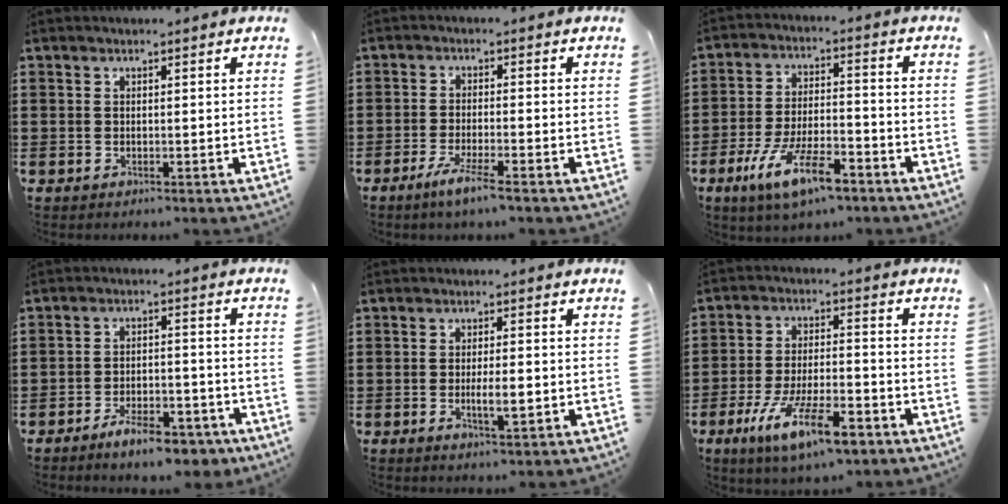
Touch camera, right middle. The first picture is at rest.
{"total": 4.0, "force": [-2.8, -0.2, 2.9], "torque": [-0.061, -0.010, -0.051]}
{"total": 10.1, "force": [-6.2, 2.9, 7.5], "torque": [-0.162, -0.003, -0.118]}
{"total": 7.5, "force": [-6.0, 1.7, 4.0], "torque": [-0.070, 0.007, -0.111]}
{"total": 4.2, "force": [-1.1, 1.3, 3.9], "torque": [-0.056, 0.001, -0.021]}
{"total": 11.3, "force": [-6.7, 3.3, 8.5], "torque": [-0.176, 0.002, -0.127]}